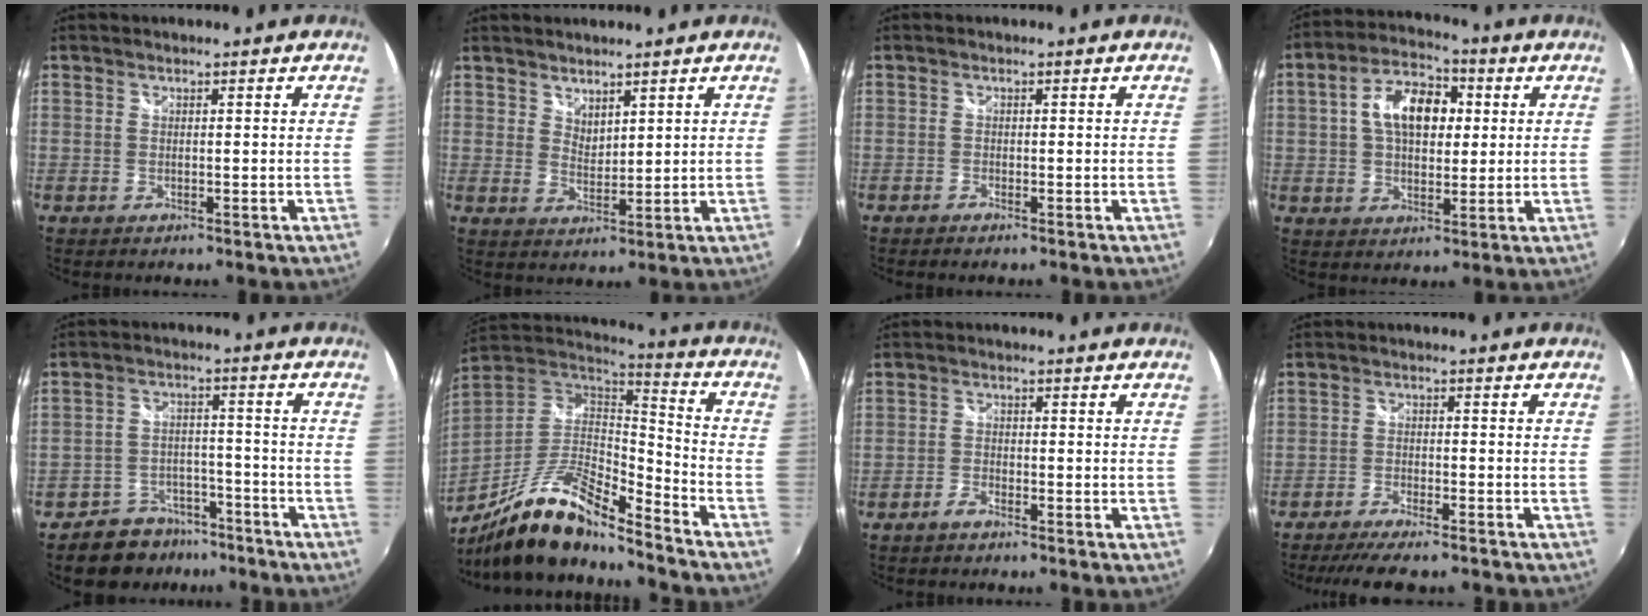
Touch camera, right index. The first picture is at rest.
{"total": 3.2, "force": [2.8, 1.4, 0.9], "torque": [-0.011, -0.002, 0.050]}
{"total": 0.7, "force": [-0.6, 0.1, 0.3], "torque": [-0.006, -0.002, -0.013]}
{"total": 11.4, "force": [2.3, 6.9, 8.8], "torque": [-0.155, 0.026, 0.033]}
{"total": 8.8, "force": [-7.0, 5.1, 1.3], "torque": [-0.035, 0.023, -0.099]}
{"total": 18.1, "force": [-12.5, 4.0, 12.4], "torque": [-0.240, -0.020, -0.237]}
{"total": 1.7, "force": [-1.5, 0.4, 0.7], "torque": [-0.021, 0.003, -0.032]}
{"total": 9.9, "force": [-8.5, 1.6, 4.8], "torque": [-0.112, -0.017, -0.137]}